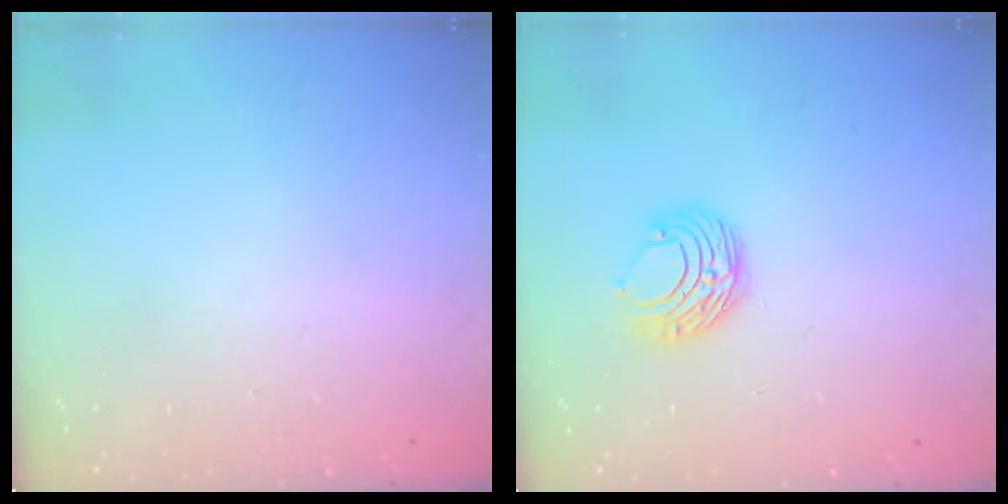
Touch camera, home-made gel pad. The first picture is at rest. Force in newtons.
{"total": 8.1, "press": 8.1, "slide": 0.4}